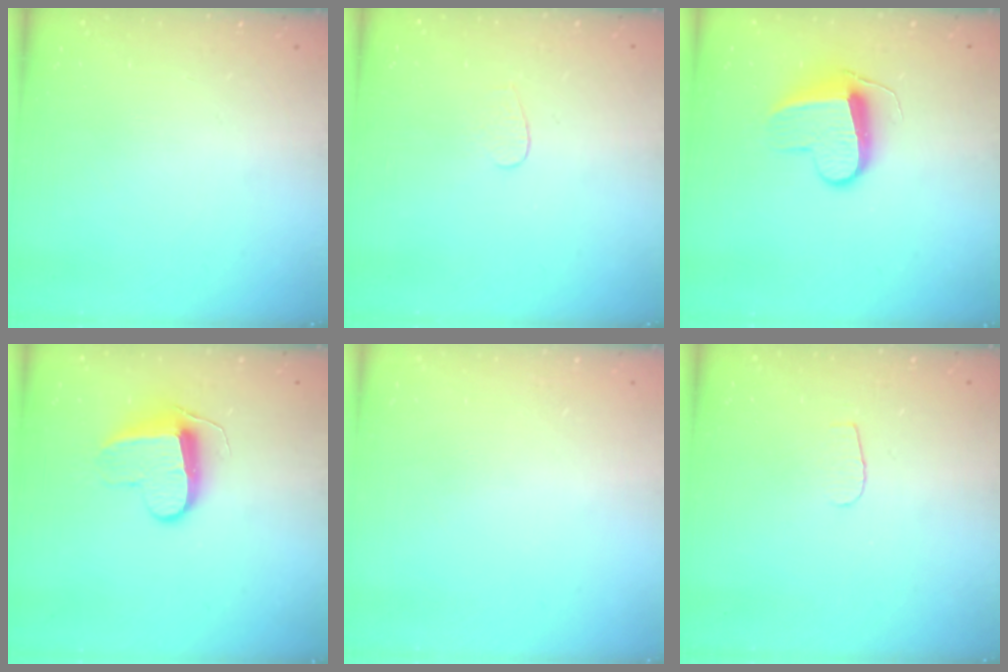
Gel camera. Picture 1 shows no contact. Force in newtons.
{"total": 3.5, "press": 3.5, "slide": 0.3}
{"total": 9.8, "press": 9.8, "slide": 0.3}
{"total": 9.8, "press": 9.8, "slide": 0.2}
{"total": 0.6, "press": 0.5, "slide": 0.2}
{"total": 3.5, "press": 3.5, "slide": 0.3}